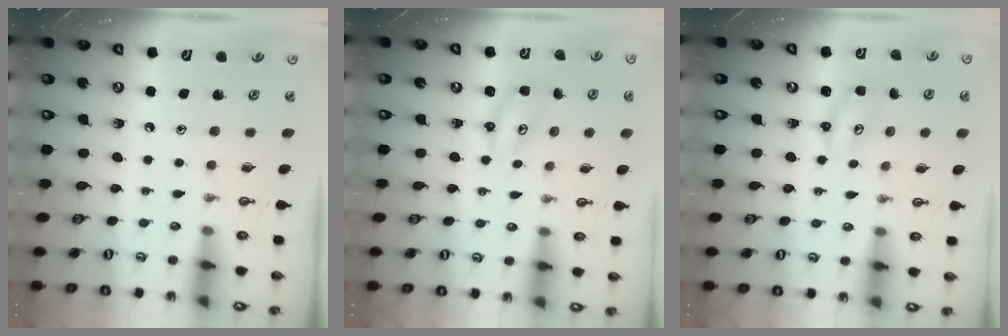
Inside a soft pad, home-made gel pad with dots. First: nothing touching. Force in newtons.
{"total": 3.2, "press": 3.2, "slide": 0.3}
{"total": 2.7, "press": 2.7, "slide": 0.3}